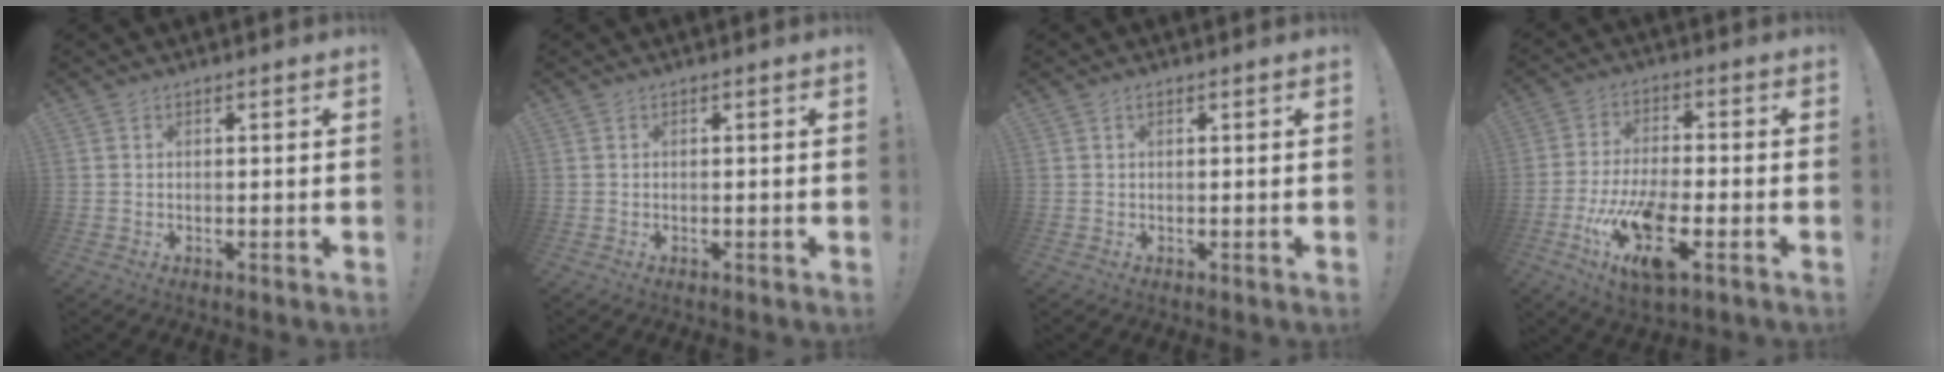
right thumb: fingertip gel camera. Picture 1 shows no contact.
{"total": 0.0}
{"total": 0.5, "force": [0.2, 0.4, 0.3], "torque": [-0.007, 0.002, 0.004]}
{"total": 16.6, "force": [-6.8, 6.2, 13.8], "torque": [-0.263, 0.022, -0.108]}